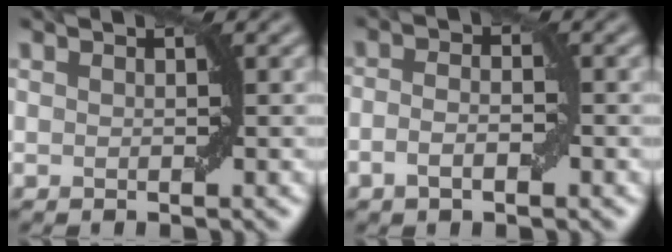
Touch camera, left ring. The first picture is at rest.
{"total": 2.2, "force": [-0.9, 1.0, 1.8], "torque": [-0.033, 0.000, -0.018]}